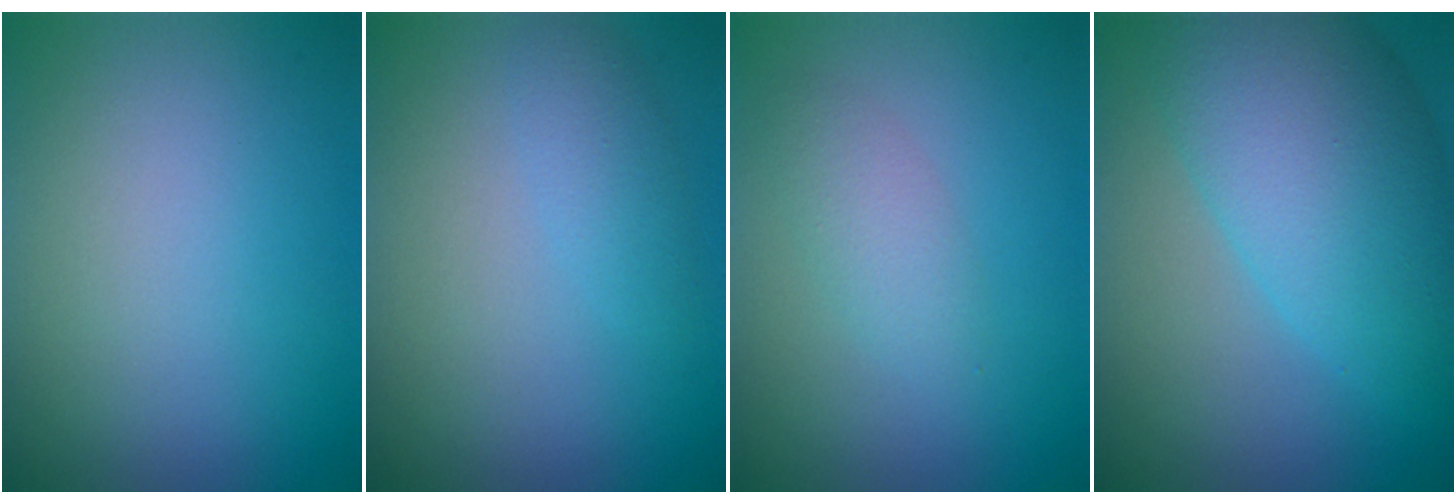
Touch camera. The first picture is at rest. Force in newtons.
{"total": 1.7, "press": 1.7, "slide": 0.1}
{"total": 2.0, "press": 1.9, "slide": 0.1}
{"total": 9.3, "press": 9.3, "slide": 0.3}